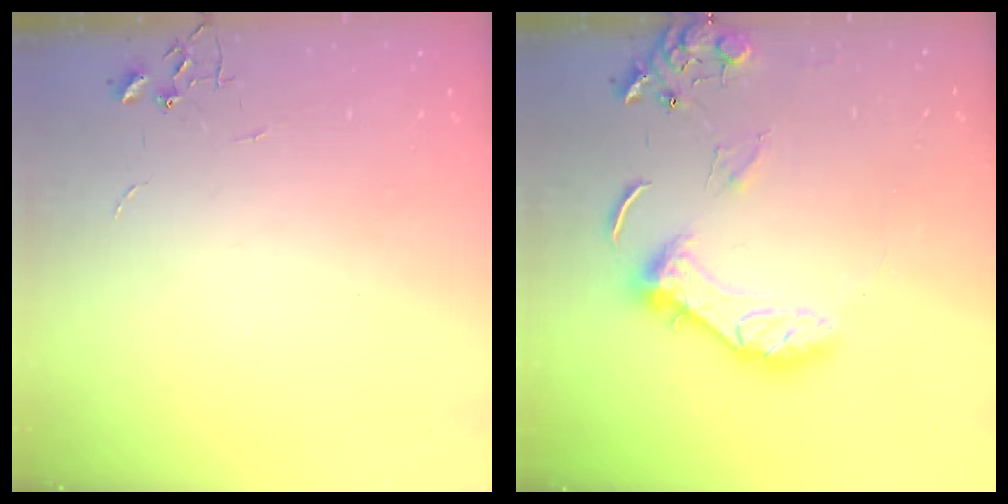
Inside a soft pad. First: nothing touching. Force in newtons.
{"total": 13.0, "press": 12.9, "slide": 1.1}